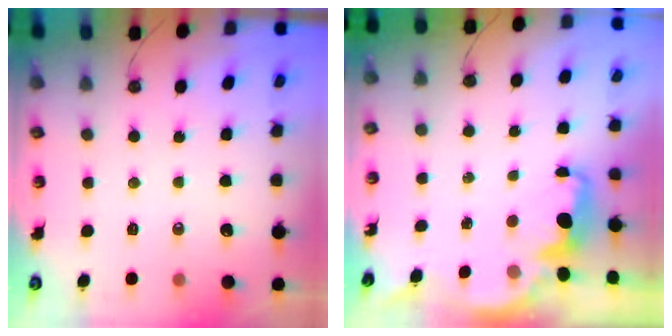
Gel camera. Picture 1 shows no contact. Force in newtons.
{"total": 1.7, "press": 1.6, "slide": 0.7}